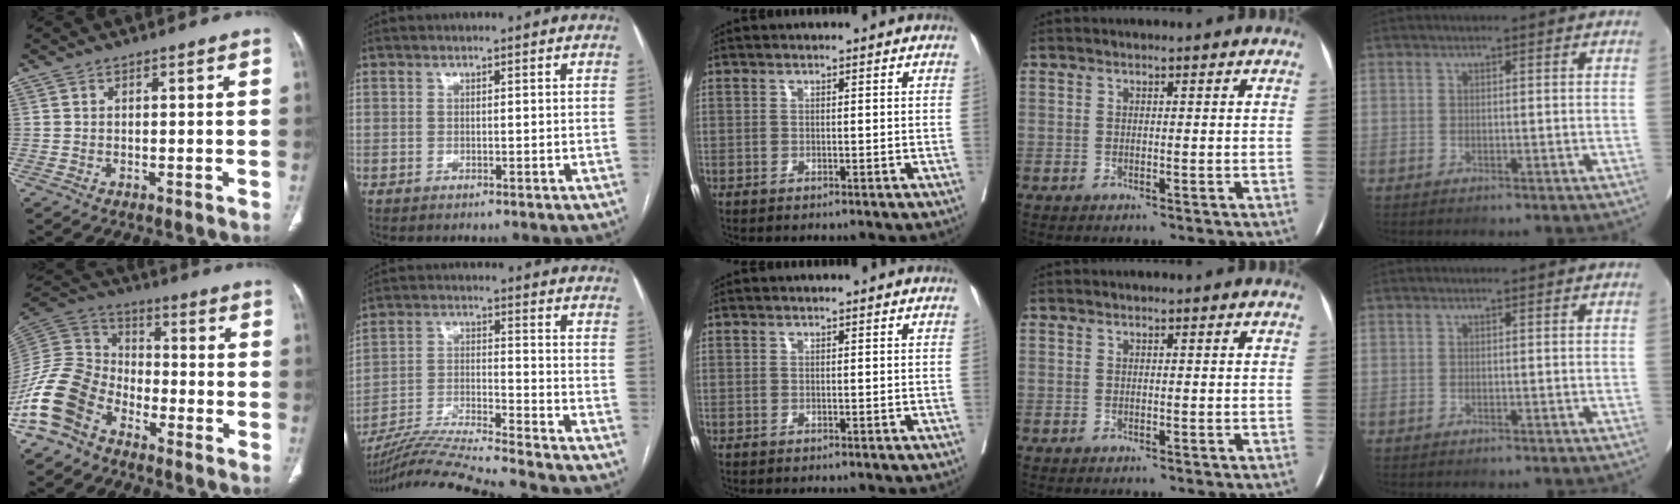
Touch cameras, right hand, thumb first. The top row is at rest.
{"thumb": {"total": 13.9, "force": [-8.6, 8.9, 6.3], "torque": [-0.124, 0.064, -0.182]}, "index": {"total": 17.3, "force": [-16.0, -2.2, 6.0], "torque": [-0.107, -0.017, -0.271]}}